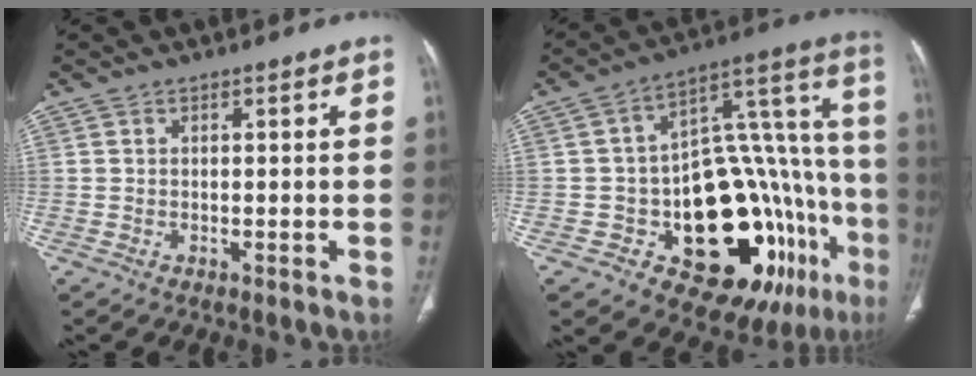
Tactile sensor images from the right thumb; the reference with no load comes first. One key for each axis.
{"total": 28.4, "fx": -10.7, "fy": 13.4, "fz": 22.6, "tx": -0.228, "ty": 0.088, "tz": -0.138}